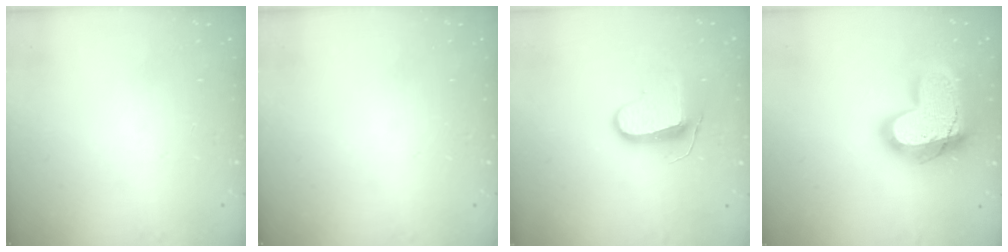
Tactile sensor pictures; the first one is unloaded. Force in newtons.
{"total": 0.0}
{"total": 9.4, "press": 9.4, "slide": 0.5}
{"total": 21.7, "press": 21.6, "slide": 1.9}